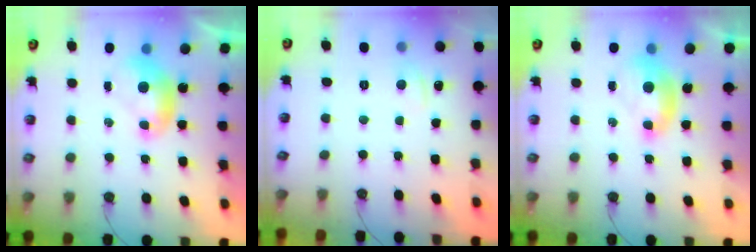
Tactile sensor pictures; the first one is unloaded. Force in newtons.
{"total": 2.1, "press": 2.1, "slide": 0.4}
{"total": 1.5, "press": 1.4, "slide": 0.6}